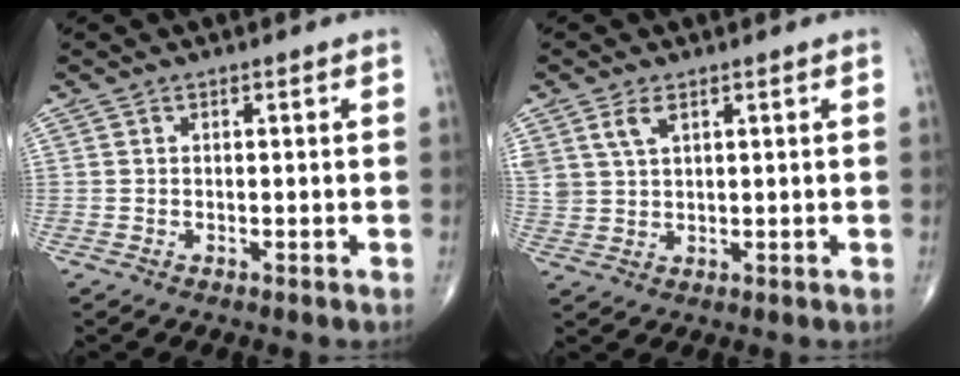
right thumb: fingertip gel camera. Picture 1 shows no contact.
{"total": 4.3, "force": [2.3, 2.3, 2.8], "torque": [-0.059, -0.004, 0.053]}